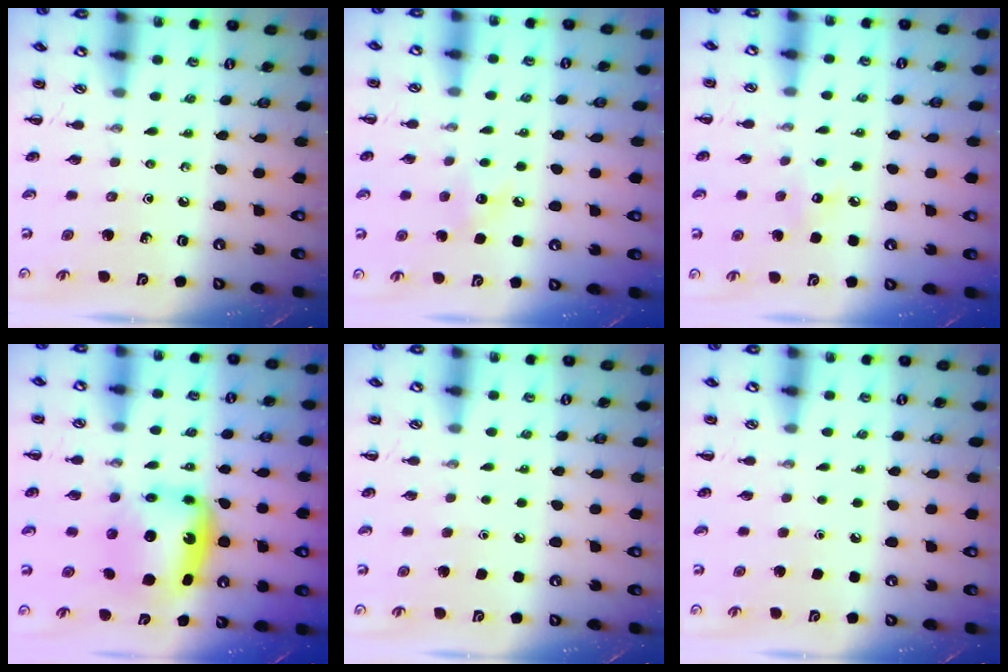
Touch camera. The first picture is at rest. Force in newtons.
{"total": 6.9, "press": 6.7, "slide": 1.9}
{"total": 5.0, "press": 4.8, "slide": 1.4}
{"total": 6.7, "press": 6.6, "slide": 1.4}
{"total": 1.7, "press": 1.7, "slide": 0.1}
{"total": 1.8, "press": 1.8, "slide": 0.1}